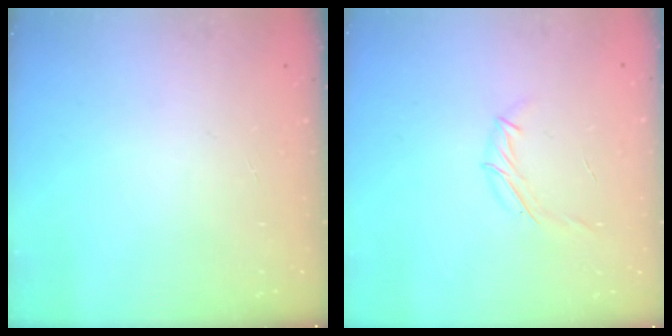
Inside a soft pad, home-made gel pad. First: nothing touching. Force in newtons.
{"total": 5.7, "press": 5.6, "slide": 1.0}